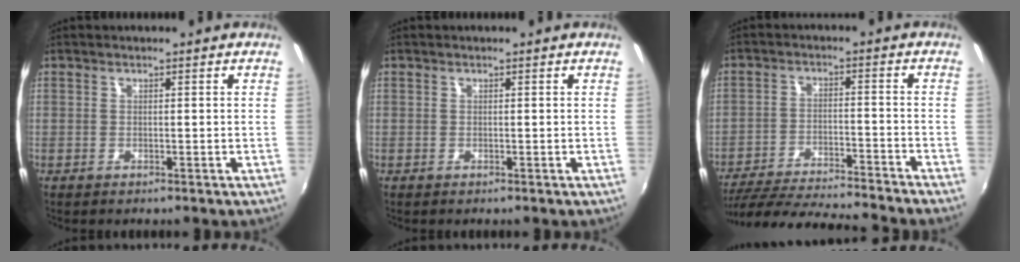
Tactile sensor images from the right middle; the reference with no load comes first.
{"total": 0.0}
{"total": 18.0, "force": [-16.3, -0.4, 7.6], "torque": [-0.150, -0.024, -0.255]}